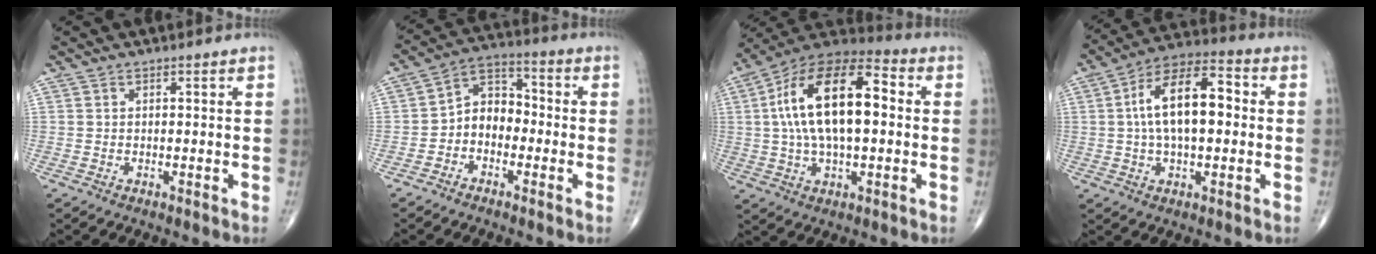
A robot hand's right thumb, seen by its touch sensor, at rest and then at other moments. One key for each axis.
{"total": 7.6, "fx": -2.0, "fy": 5.7, "fz": 4.6, "tx": -0.044, "ty": 0.039, "tz": -0.055}
{"total": 20.3, "fx": 2.0, "fy": 9.6, "fz": 17.7, "tx": -0.310, "ty": 0.033, "tz": 0.024}
{"total": 15.0, "fx": 1.2, "fy": 7.4, "fz": 13.0, "tx": -0.213, "ty": 0.031, "tz": 0.011}